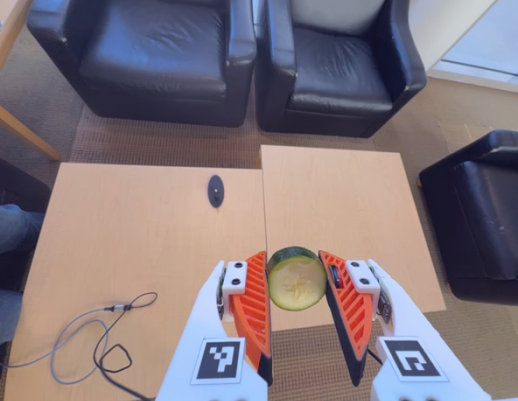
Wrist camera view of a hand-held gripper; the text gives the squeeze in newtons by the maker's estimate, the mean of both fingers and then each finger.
{"total": 10.3, "left": 10.0, "right": 10.5}